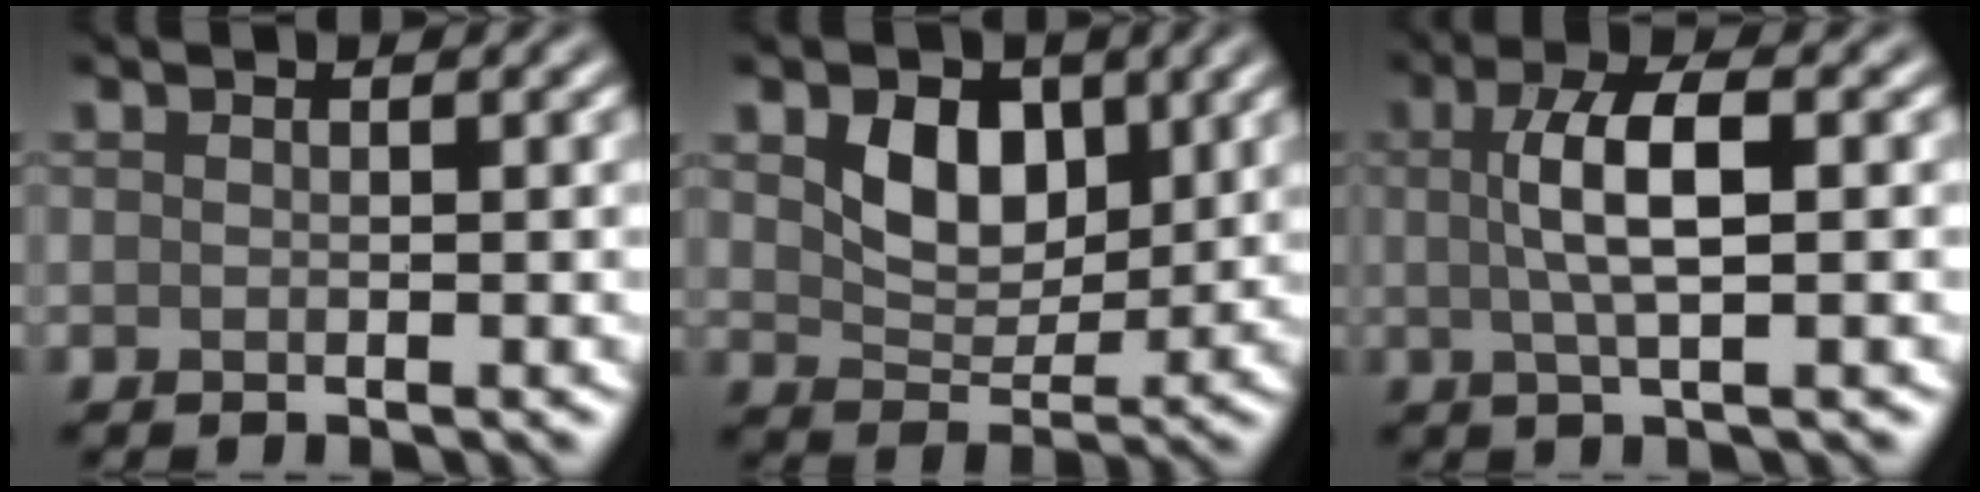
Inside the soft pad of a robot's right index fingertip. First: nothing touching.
{"total": 4.5, "force": [1.8, 3.0, 2.8], "torque": [-0.059, -0.006, 0.030]}
{"total": 4.4, "force": [0.4, 1.1, 4.2], "torque": [-0.081, 0.007, 0.007]}